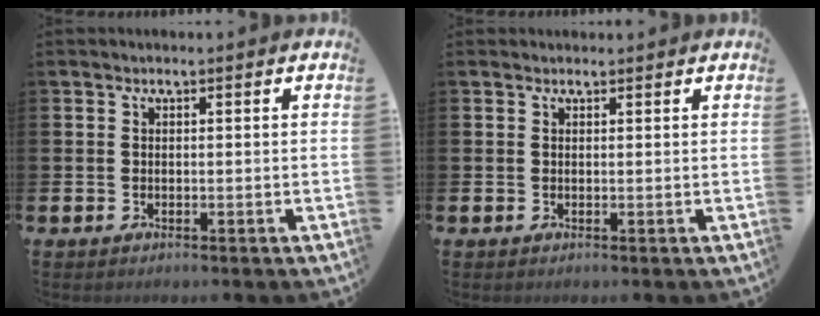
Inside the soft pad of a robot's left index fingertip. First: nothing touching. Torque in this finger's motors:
{"motor_torque": [0.03, -0.57, 0.43, 0.14]}